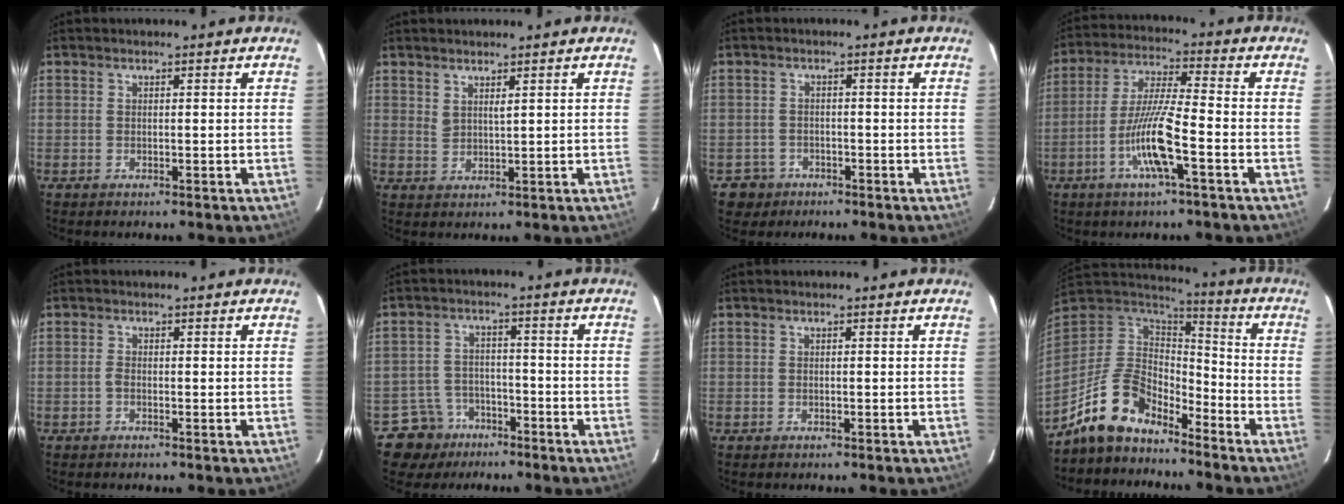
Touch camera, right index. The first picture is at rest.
{"total": 2.1, "force": [1.4, 0.2, 1.5], "torque": [-0.037, -0.005, 0.034]}
{"total": 3.4, "force": [-1.7, 2.9, -0.5], "torque": [0.011, 0.014, -0.027]}
{"total": 10.5, "force": [-3.9, 0.4, 9.7], "torque": [-0.193, -0.003, -0.077]}
{"total": 0.7, "force": [-0.3, 0.2, 0.6], "torque": [-0.014, 0.001, -0.006]}
{"total": 6.5, "force": [-4.1, 5.0, -0.2], "torque": [0.008, 0.011, -0.066]}
{"total": 0.0}
{"total": 11.3, "force": [-9.0, 5.0, 4.6], "torque": [-0.099, 0.035, -0.173]}